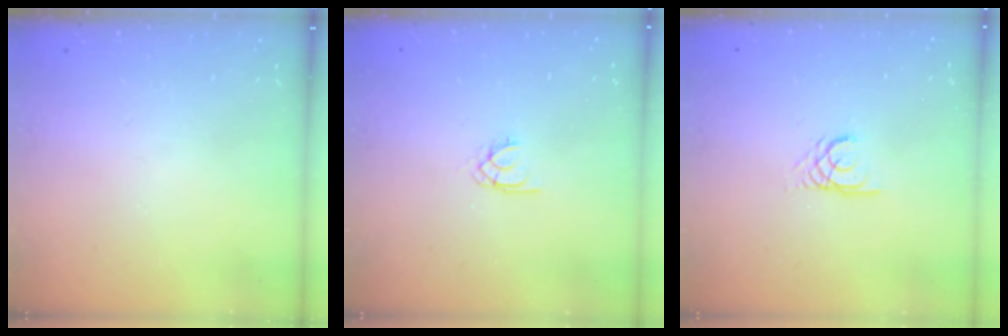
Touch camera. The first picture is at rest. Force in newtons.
{"total": 1.8, "press": 1.8, "slide": 0.3}
{"total": 2.2, "press": 2.2, "slide": 0.3}